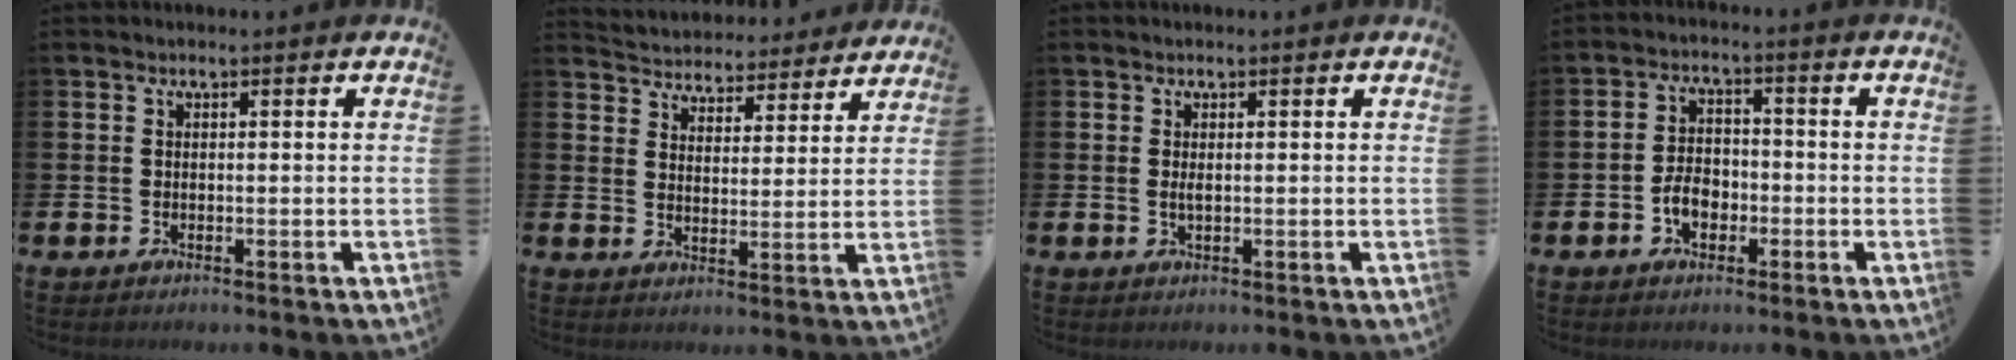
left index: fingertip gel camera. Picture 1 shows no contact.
{"total": 4.6, "force": [4.4, 1.2, -0.4], "torque": [-0.010, -0.040, 0.074]}
{"total": 0.8, "force": [0.2, 0.2, 0.8], "torque": [-0.010, -0.001, 0.001]}
{"total": 4.0, "force": [-1.6, 2.7, 2.4], "torque": [-0.032, 0.000, -0.035]}